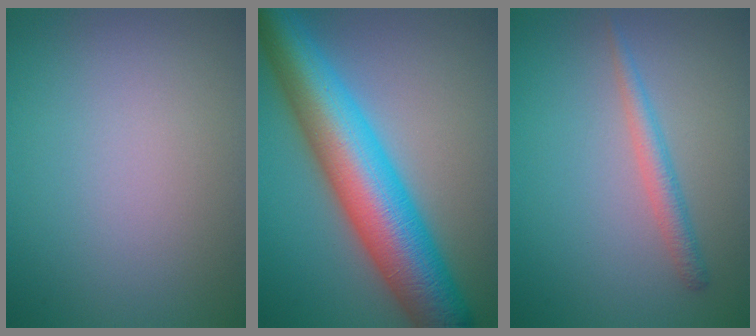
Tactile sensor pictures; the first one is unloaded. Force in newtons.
{"total": 11.8, "press": 11.8, "slide": 0.1}
{"total": 1.9, "press": 1.9, "slide": 0.1}